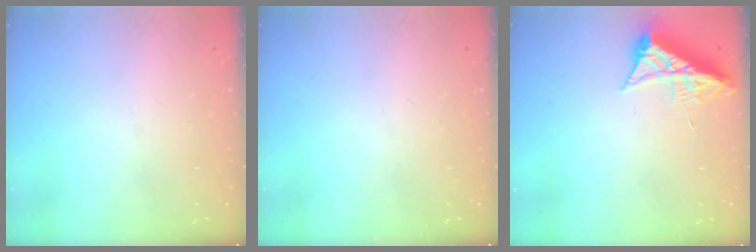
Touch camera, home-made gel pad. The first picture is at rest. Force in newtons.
{"total": 0.0}
{"total": 7.1, "press": 7.1, "slide": 0.8}